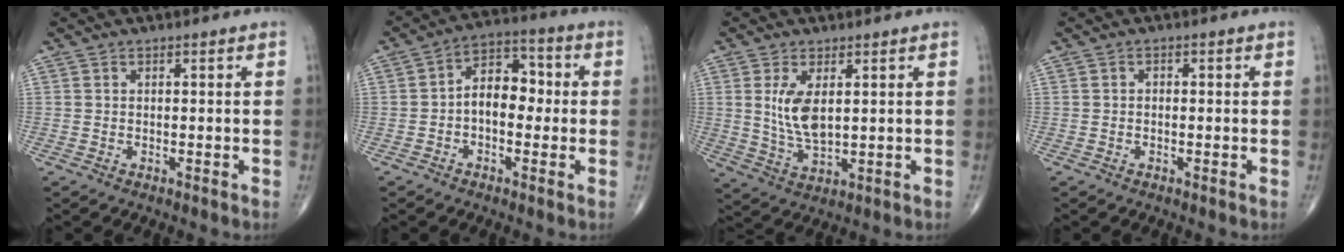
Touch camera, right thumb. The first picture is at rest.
{"total": 8.8, "force": [-0.5, 5.7, 6.7], "torque": [-0.076, 0.033, -0.020]}
{"total": 7.4, "force": [1.7, 3.4, 6.4], "torque": [-0.123, -0.018, 0.046]}
{"total": 0.8, "force": [0.0, 0.5, 0.6], "torque": [-0.010, 0.003, -0.001]}